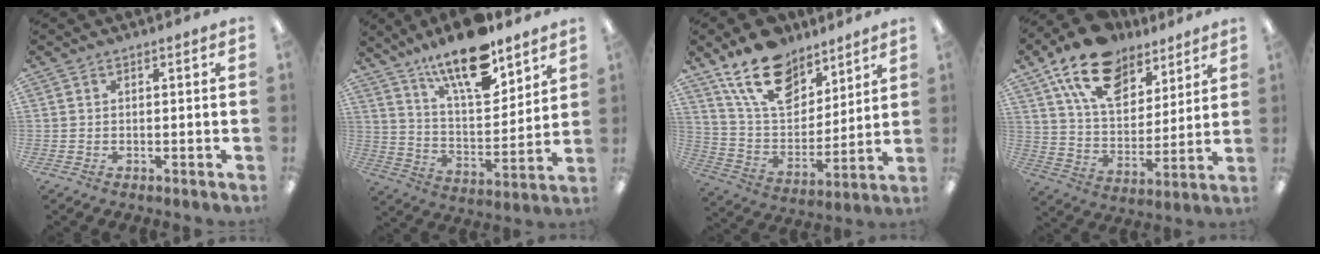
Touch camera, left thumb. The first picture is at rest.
{"total": 17.3, "force": [12.7, 5.8, 10.3], "torque": [-0.172, -0.077, 0.214]}
{"total": 18.5, "force": [12.9, 9.9, 8.7], "torque": [-0.166, -0.062, 0.238]}
{"total": 18.3, "force": [11.8, 10.4, 9.4], "torque": [-0.163, -0.056, 0.214]}